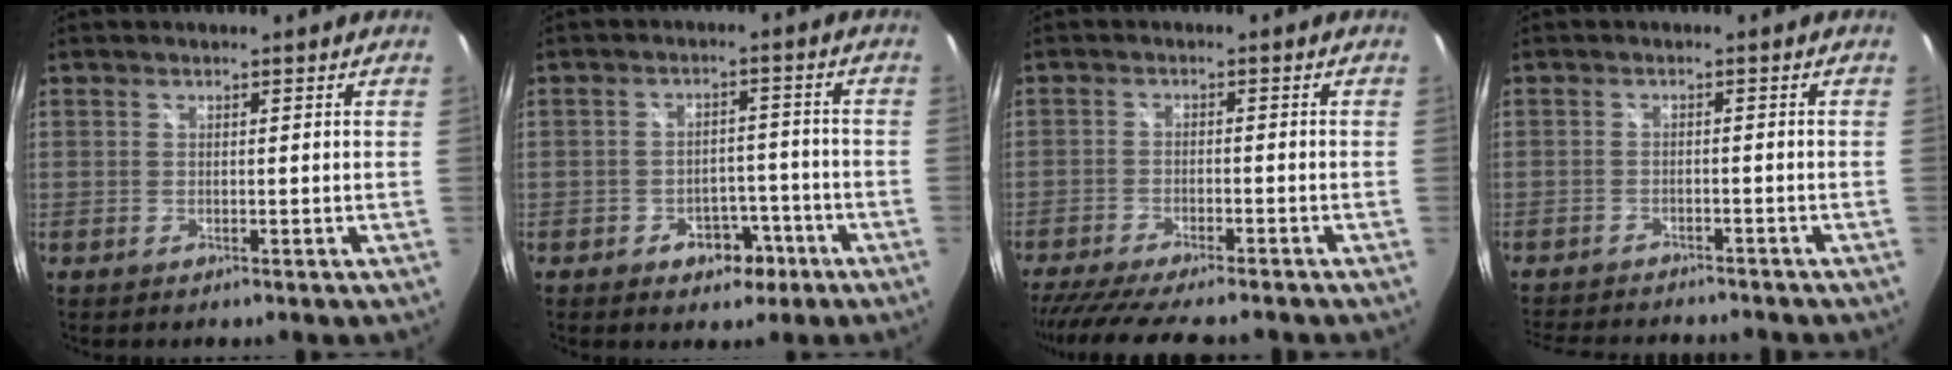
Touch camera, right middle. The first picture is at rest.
{"total": 5.6, "force": [-3.3, 3.8, 2.5], "torque": [-0.051, 0.012, -0.033]}
{"total": 13.0, "force": [-11.2, 1.9, 6.3], "torque": [-0.138, -0.031, -0.178]}
{"total": 9.6, "force": [-8.7, 2.6, 3.2], "torque": [-0.081, -0.011, -0.133]}